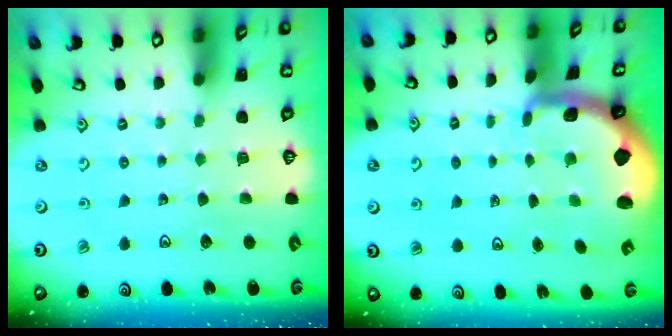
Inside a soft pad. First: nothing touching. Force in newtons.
{"total": 1.7, "press": 1.7, "slide": 0.4}